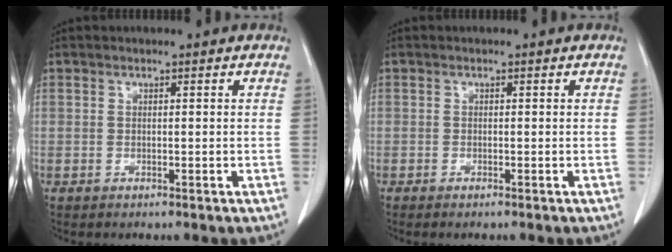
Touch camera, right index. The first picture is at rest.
{"total": 0.8, "force": [-0.6, 0.0, 0.5], "torque": [-0.014, -0.002, -0.010]}